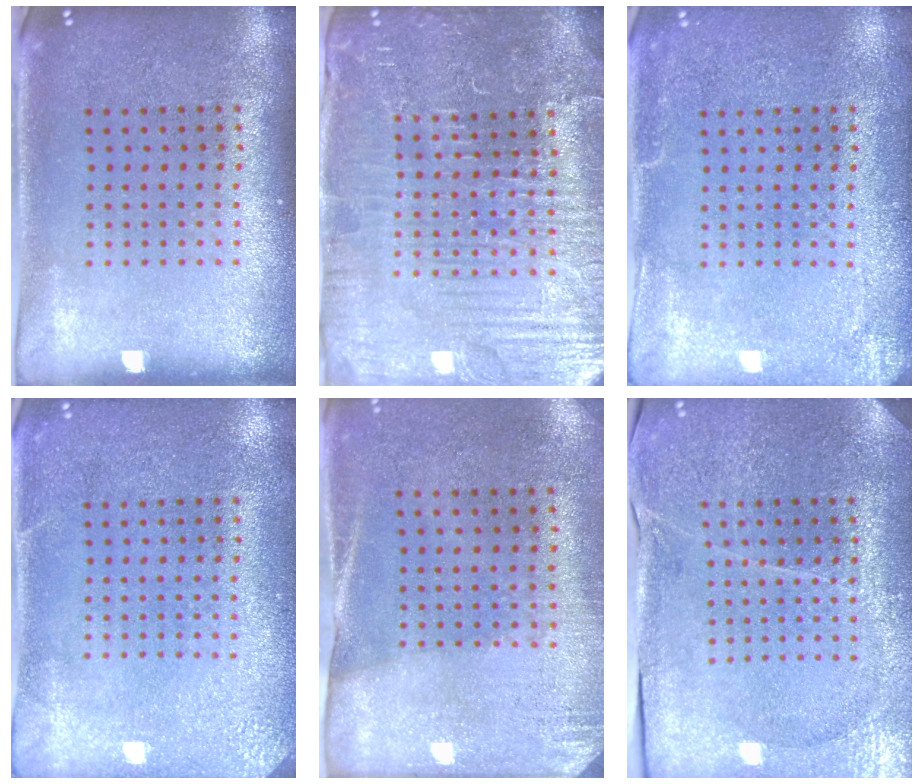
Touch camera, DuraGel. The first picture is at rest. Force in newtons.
{"total": 5.2, "press": 4.9, "slide": 1.6}
{"total": 2.6, "press": 2.6, "slide": 0.3}
{"total": 2.7, "press": 2.6, "slide": 0.2}
{"total": 2.7, "press": 2.4, "slide": 1.3}
{"total": 3.7, "press": 3.5, "slide": 1.0}